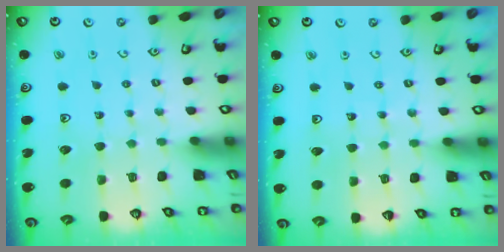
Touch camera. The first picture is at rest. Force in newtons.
{"total": 2.9, "press": 2.9, "slide": 0.3}